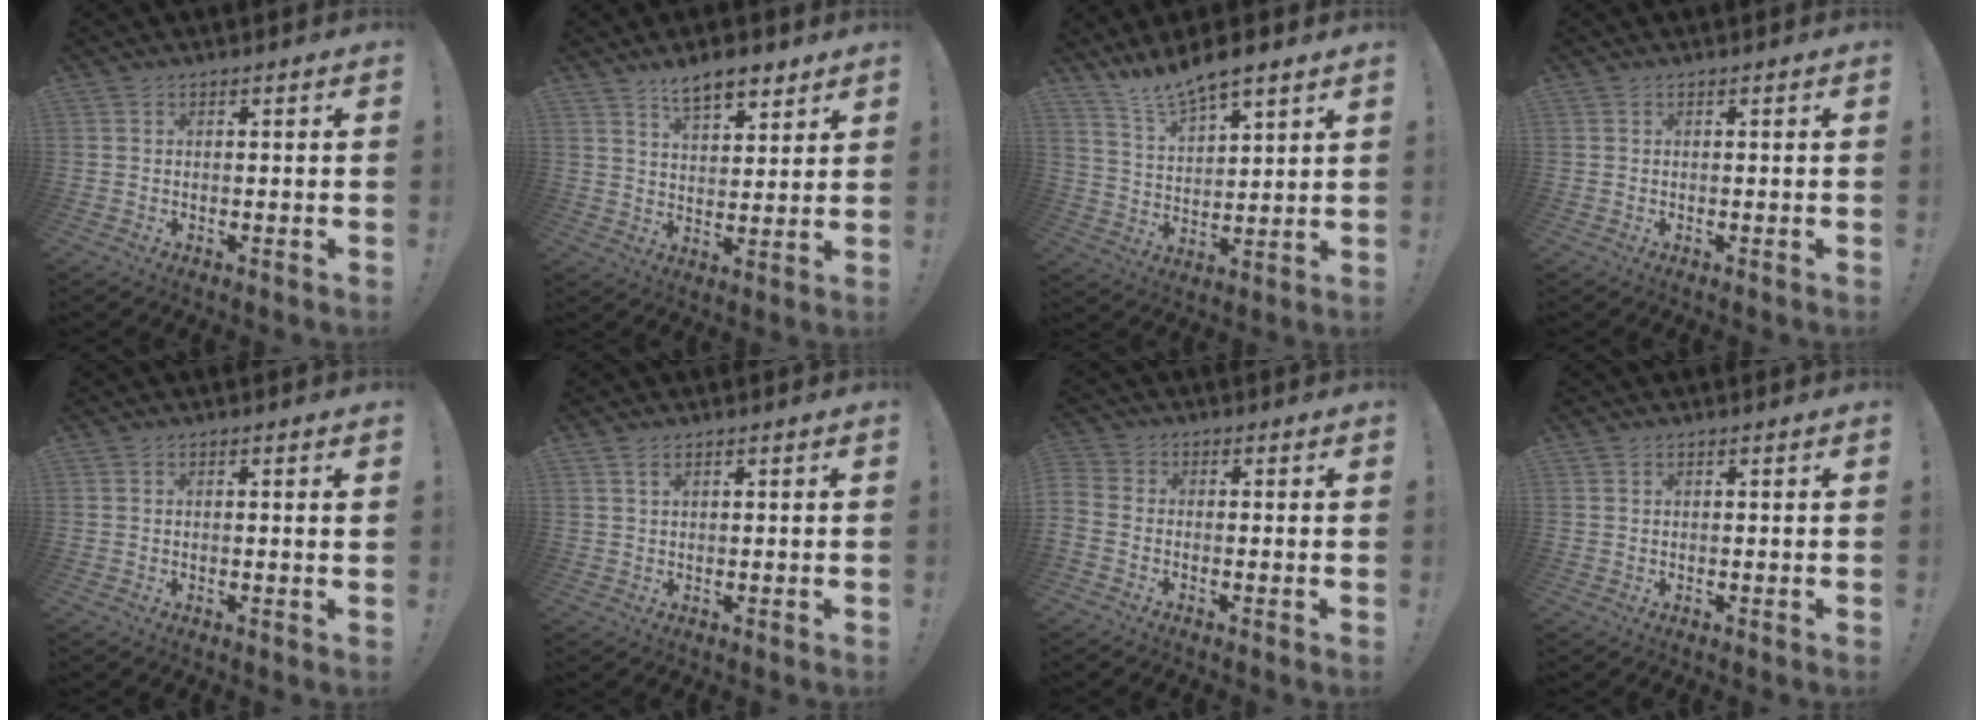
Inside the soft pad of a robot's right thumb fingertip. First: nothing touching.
{"total": 8.6, "force": [6.5, 3.4, 4.5], "torque": [-0.070, -0.034, 0.117]}
{"total": 9.5, "force": [8.8, 1.7, 3.2], "torque": [-0.074, -0.064, 0.161]}
{"total": 0.0}
{"total": 1.1, "force": [0.6, -0.2, 0.9], "torque": [-0.010, -0.003, 0.007]}
{"total": 1.7, "force": [1.0, 0.8, 1.1], "torque": [-0.024, 0.001, 0.019]}
{"total": 2.4, "force": [-0.9, 1.5, 1.6], "torque": [-0.048, 0.003, -0.012]}
{"total": 0.6, "force": [0.5, 0.2, 0.1], "torque": [-0.003, 0.000, 0.010]}